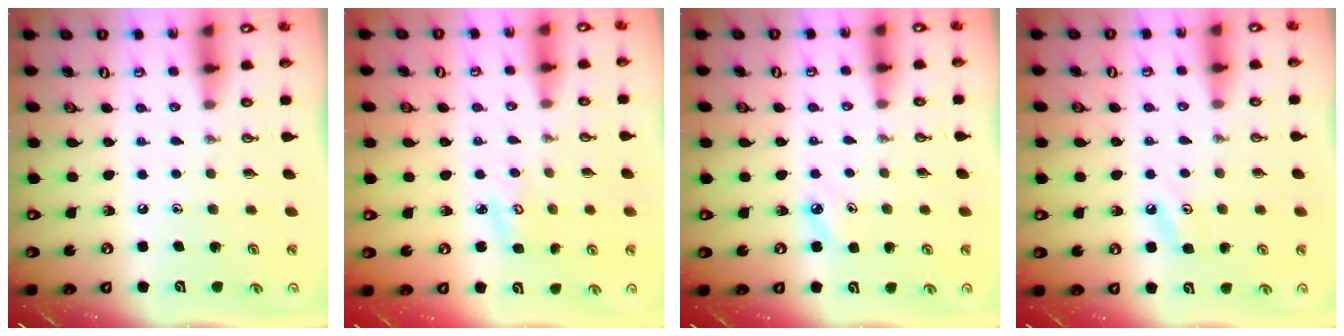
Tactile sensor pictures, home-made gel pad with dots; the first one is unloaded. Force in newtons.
{"total": 3.6, "press": 3.6, "slide": 0.5}
{"total": 4.8, "press": 4.8, "slide": 0.8}
{"total": 3.9, "press": 3.9, "slide": 0.4}